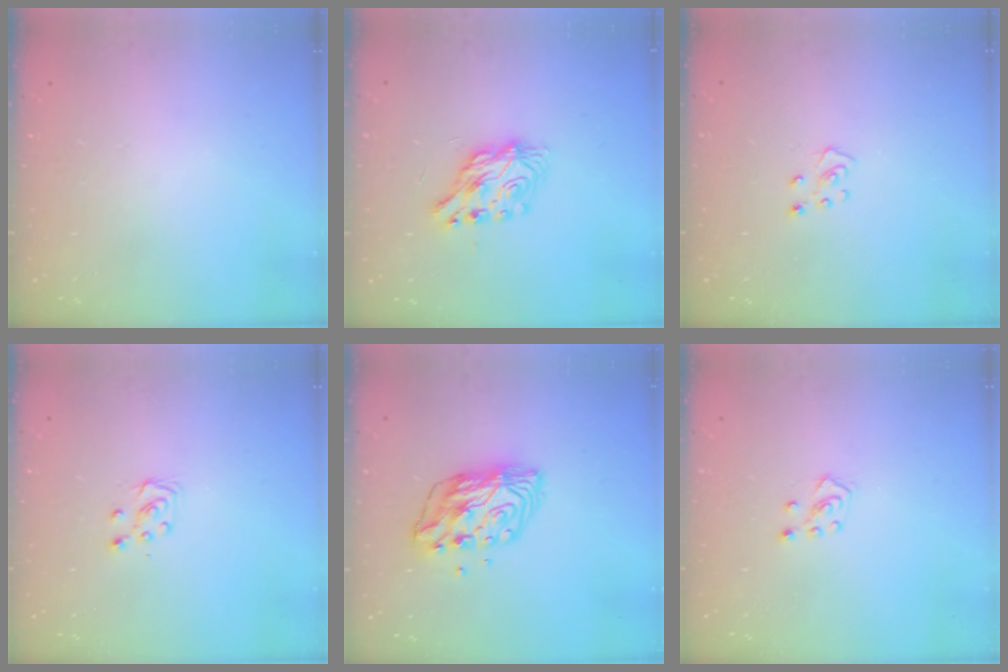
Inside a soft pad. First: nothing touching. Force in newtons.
{"total": 7.1, "press": 7.1, "slide": 0.3}
{"total": 4.2, "press": 4.1, "slide": 0.3}
{"total": 5.0, "press": 4.9, "slide": 0.6}
{"total": 10.5, "press": 10.5, "slide": 1.1}
{"total": 4.6, "press": 4.5, "slide": 0.8}